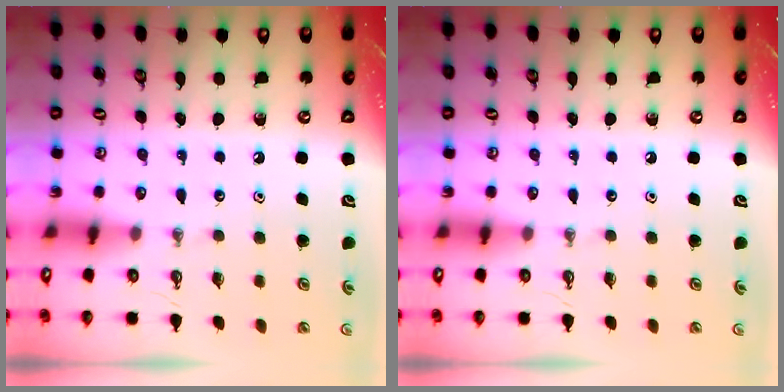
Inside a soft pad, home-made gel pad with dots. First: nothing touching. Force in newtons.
{"total": 0.0}